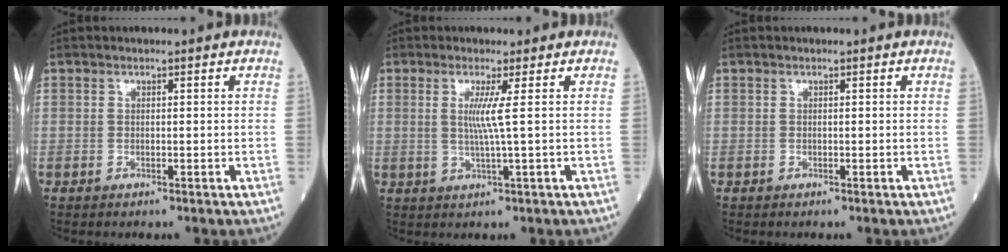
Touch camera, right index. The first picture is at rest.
{"total": 3.6, "force": [0.6, -1.2, 3.3], "torque": [-0.069, -0.005, 0.011]}
{"total": 0.0}